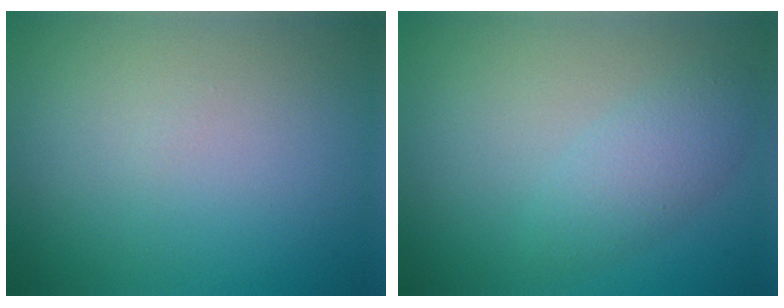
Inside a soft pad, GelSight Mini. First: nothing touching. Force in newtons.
{"total": 2.5, "press": 2.5, "slide": 0.1}